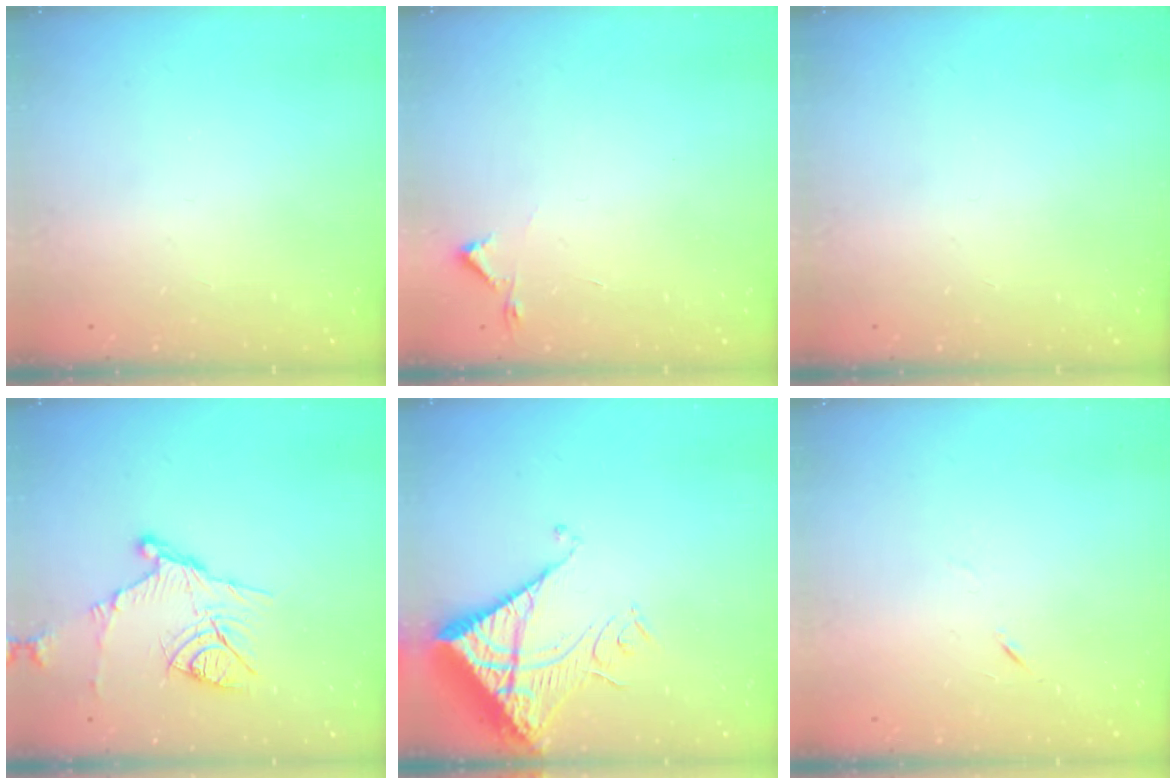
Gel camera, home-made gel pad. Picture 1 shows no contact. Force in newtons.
{"total": 2.7, "press": 2.6, "slide": 0.4}
{"total": 0.0}
{"total": 12.8, "press": 12.8, "slide": 0.8}
{"total": 13.1, "press": 13.0, "slide": 1.7}
{"total": 3.8, "press": 3.6, "slide": 1.1}